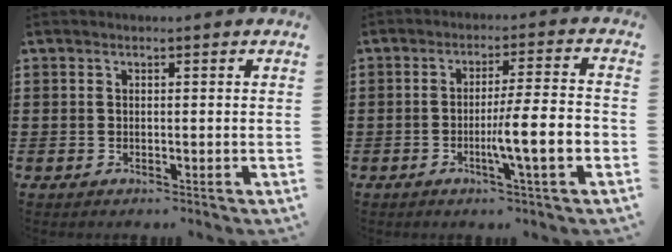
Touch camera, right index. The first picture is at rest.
{"total": 7.9, "force": [-2.3, 0.2, 7.6], "torque": [-0.124, -0.006, -0.040]}